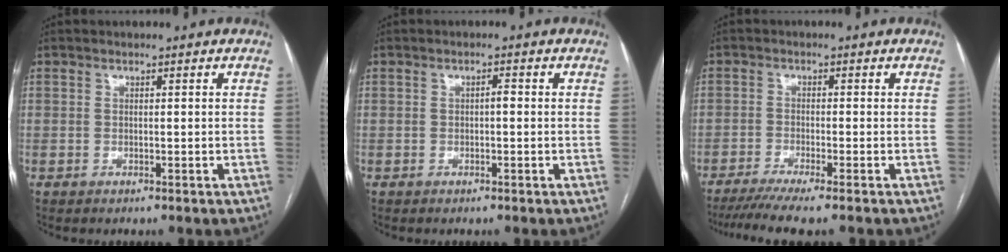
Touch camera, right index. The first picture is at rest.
{"total": 1.1, "force": [-0.1, 0.3, 1.0], "torque": [-0.015, 0.003, -0.003]}
{"total": 7.0, "force": [-5.7, -0.5, 4.1], "torque": [-0.060, -0.016, -0.093]}